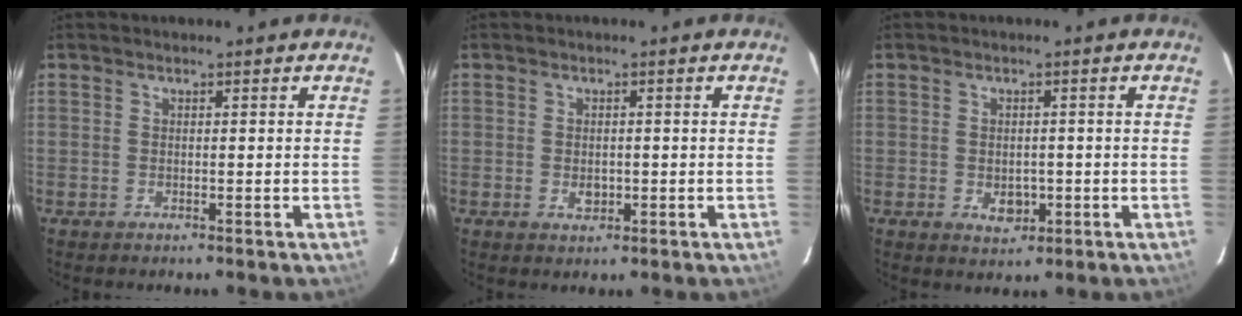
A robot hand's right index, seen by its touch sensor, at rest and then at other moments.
{"total": 3.1, "force": [-0.6, 2.4, 1.9], "torque": [-0.032, -0.002, -0.005]}
{"total": 3.8, "force": [-1.0, 2.9, 2.3], "torque": [-0.041, -0.004, -0.007]}